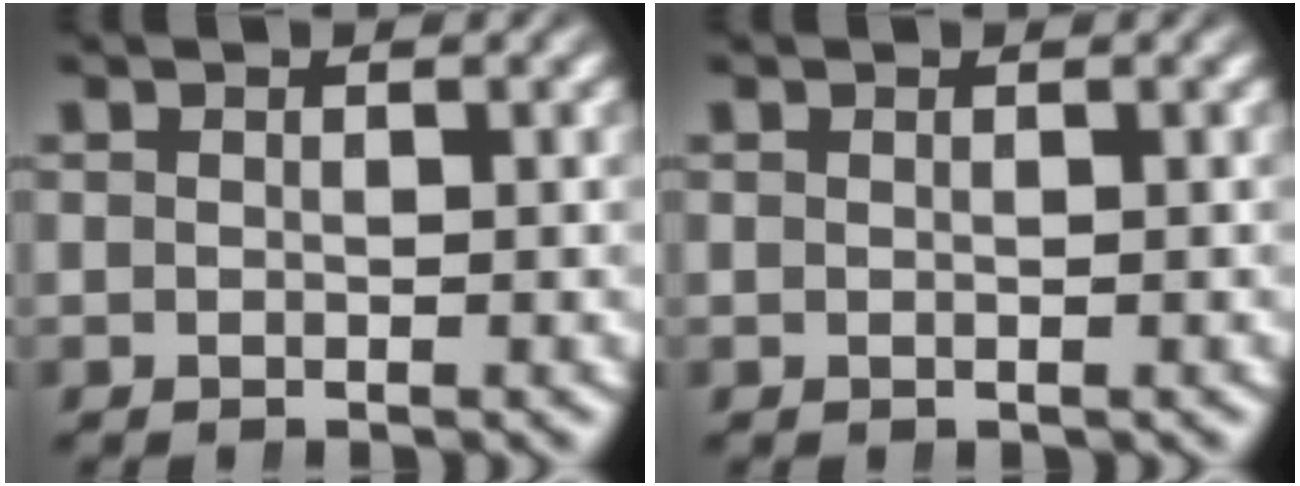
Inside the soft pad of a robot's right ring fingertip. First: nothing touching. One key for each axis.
{"total": 0.0}